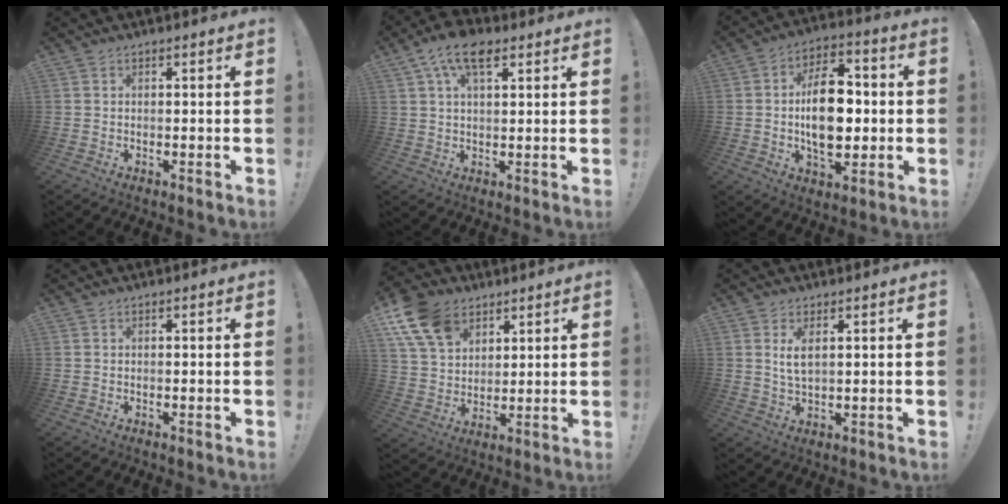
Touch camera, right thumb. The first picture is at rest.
{"total": 9.8, "force": [4.9, 4.7, 7.0], "torque": [-0.116, -0.007, 0.090]}
{"total": 17.2, "force": [-0.7, 10.3, 13.7], "torque": [-0.229, 0.011, -0.015]}
{"total": 0.0}
{"total": 14.4, "force": [7.8, 9.8, 7.2], "torque": [-0.143, -0.030, 0.154]}
{"total": 4.1, "force": [1.4, 1.5, 3.5], "torque": [-0.065, -0.005, 0.024]}